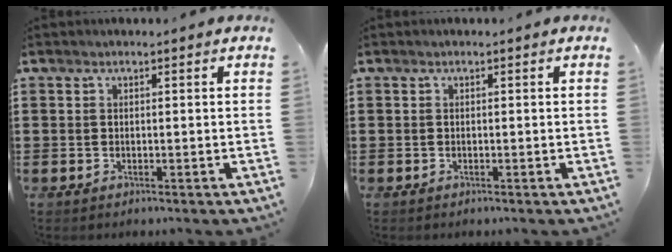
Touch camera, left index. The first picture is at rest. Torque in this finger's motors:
{"motor_torque": [0.00, 0.00, 0.01, 0.00]}